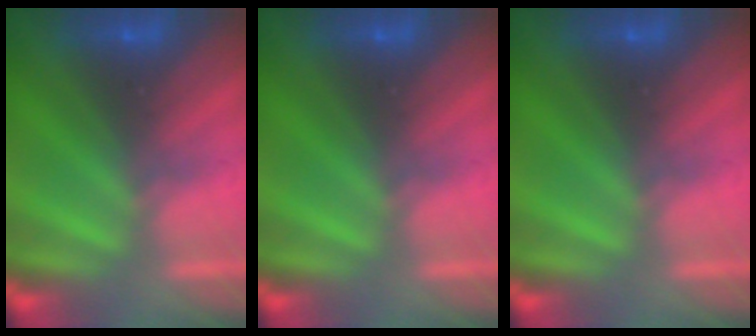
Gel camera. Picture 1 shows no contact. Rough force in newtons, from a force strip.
{"total": 0.0}
{"total": 0.0}